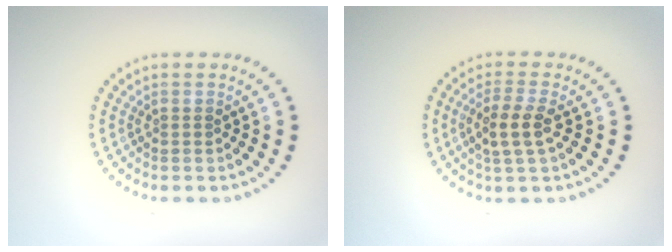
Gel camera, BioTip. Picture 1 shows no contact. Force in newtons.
{"total": 2.8, "press": 2.6, "slide": 1.1}